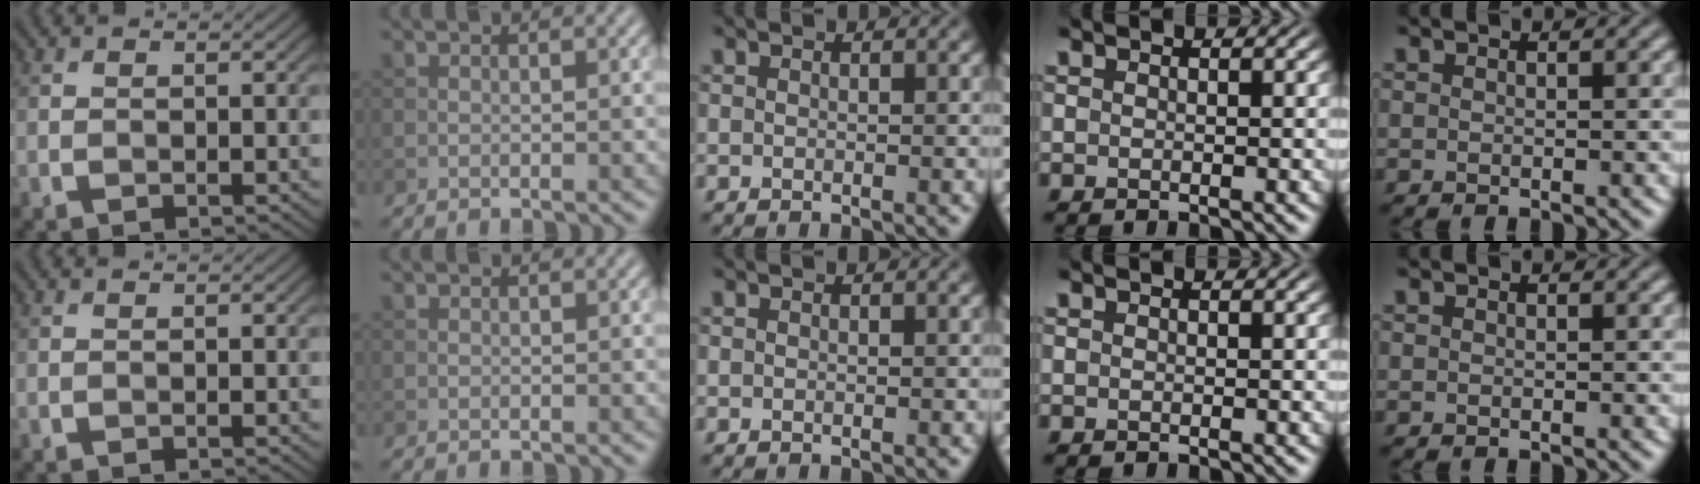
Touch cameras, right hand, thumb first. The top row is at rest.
{}